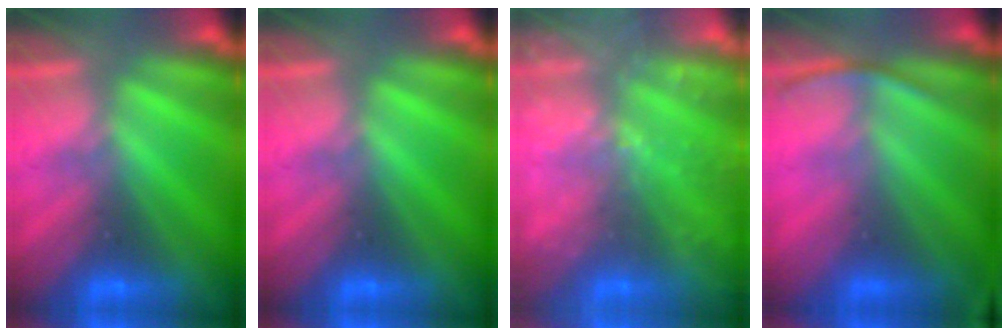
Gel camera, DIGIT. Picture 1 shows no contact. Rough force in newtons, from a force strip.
{"total": 0.0}
{"total": 6.8}
{"total": 2.5}